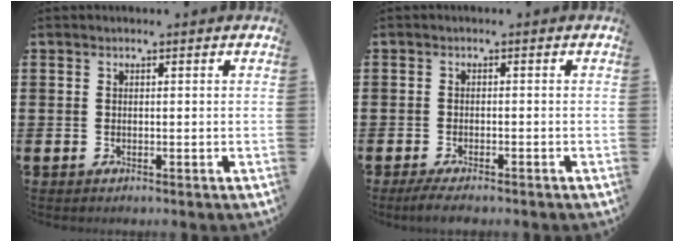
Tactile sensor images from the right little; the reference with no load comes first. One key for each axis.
{"total": 1.6, "fx": -1.3, "fy": 0.2, "fz": 1.0, "tx": -0.017, "ty": 0.002, "tz": -0.026}